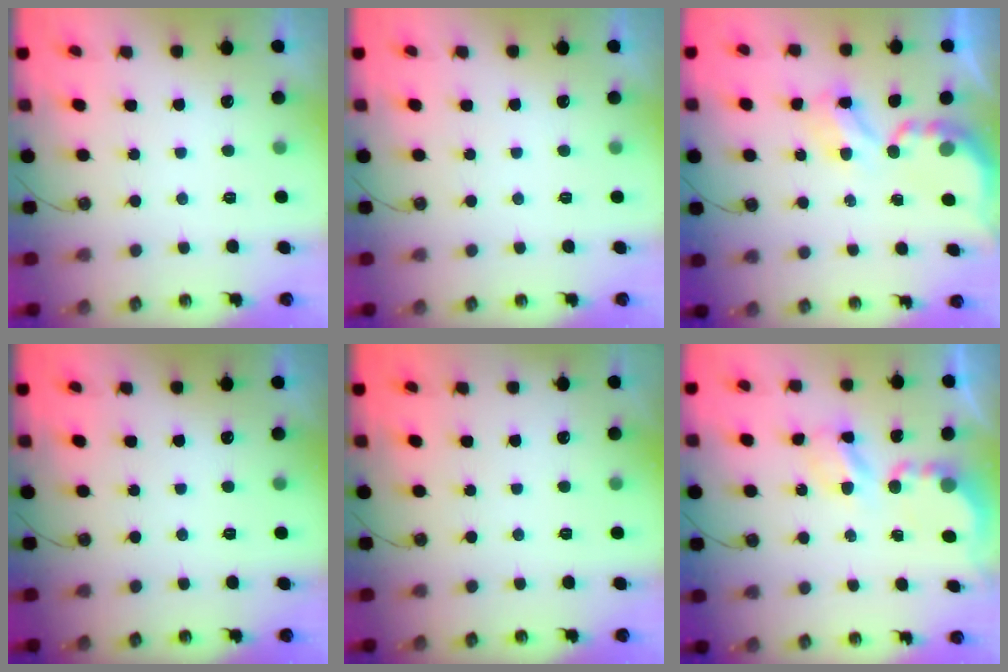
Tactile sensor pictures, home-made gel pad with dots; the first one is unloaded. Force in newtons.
{"total": 0.0}
{"total": 4.0, "press": 4.0, "slide": 0.2}
{"total": 0.0}
{"total": 0.0}
{"total": 5.6, "press": 5.6, "slide": 0.3}